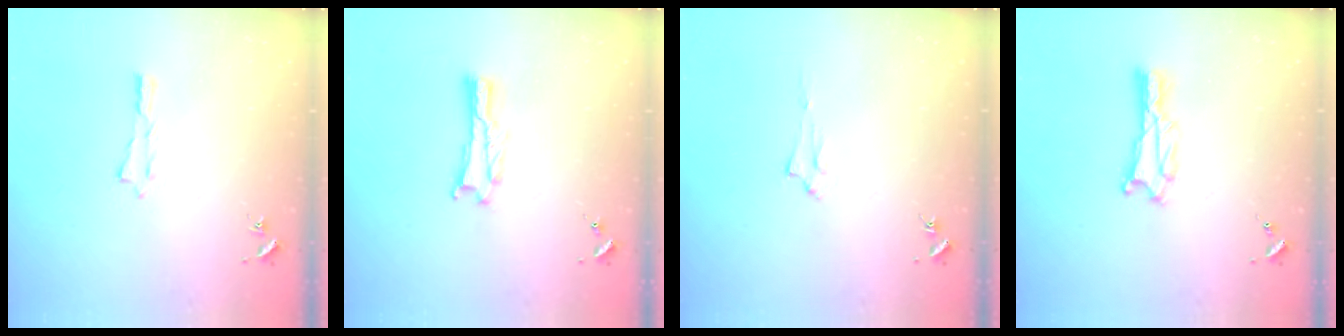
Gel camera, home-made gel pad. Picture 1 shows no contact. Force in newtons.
{"total": 0.0}
{"total": 1.5, "press": 1.5, "slide": 0.2}
{"total": 0.9, "press": 0.9, "slide": 0.1}